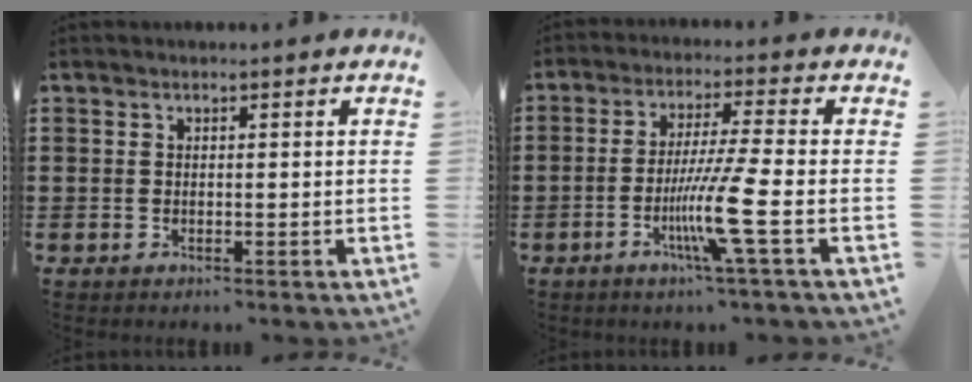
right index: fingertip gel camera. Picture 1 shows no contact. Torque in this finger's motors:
{"motor_torque": [2.14, 0.00, 0.68, 0.21]}